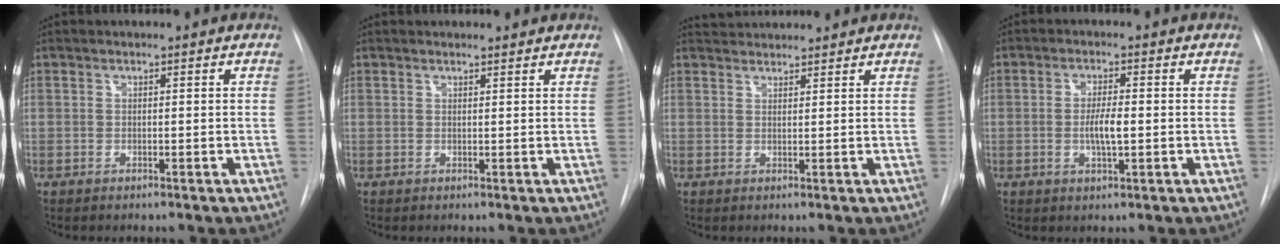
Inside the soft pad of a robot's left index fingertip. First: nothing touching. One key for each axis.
{"total": 2.1, "fx": 2.1, "fy": 0.3, "fz": 0.3, "tx": -0.011, "ty": 0.009, "tz": 0.024}
{"total": 4.6, "fx": 4.6, "fy": 0.5, "fz": 0.5, "tx": -0.013, "ty": 0.037, "tz": 0.071}
{"total": 4.0, "fx": -0.4, "fy": 0.8, "fz": 3.9, "tx": -0.075, "ty": -0.003, "tz": -0.007}